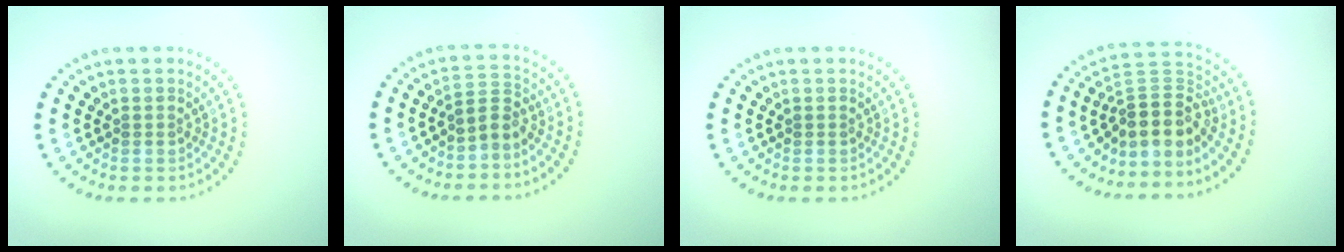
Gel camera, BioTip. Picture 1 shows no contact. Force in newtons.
{"total": 2.1, "press": 1.5, "slide": 1.5}
{"total": 0.0}
{"total": 4.1, "press": 3.1, "slide": 2.7}